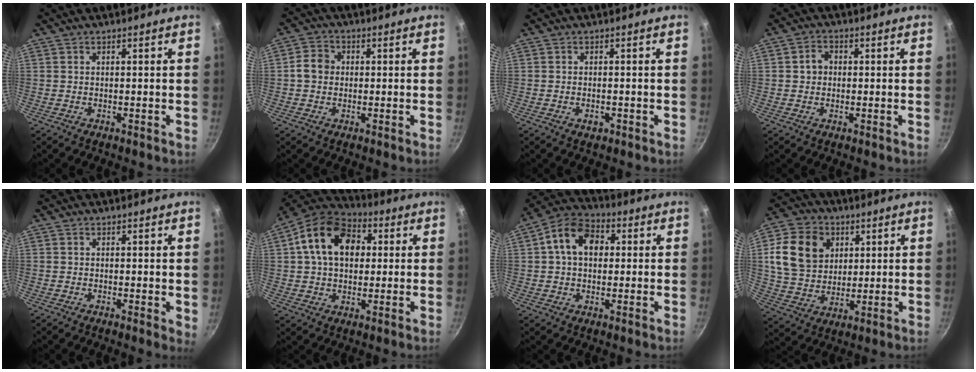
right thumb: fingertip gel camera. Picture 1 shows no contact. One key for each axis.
{"total": 4.6, "fx": 0.1, "fy": 4.0, "fz": 2.2, "tx": -0.024, "ty": 0.009, "tz": -0.009}
{"total": 1.7, "fx": -0.7, "fy": 1.1, "fz": 1.1, "tx": -0.017, "ty": 0.003, "tz": -0.012}
{"total": 3.4, "fx": 0.2, "fy": 2.9, "fz": 1.6, "tx": -0.011, "ty": 0.011, "tz": -0.001}
{"total": 1.8, "fx": 0.4, "fy": 0.9, "fz": 1.5, "tx": -0.015, "ty": -0.003, "tz": 0.002}
{"total": 16.1, "fx": 3.6, "fy": 11.5, "fz": 10.7, "tx": -0.155, "ty": 0.020, "tz": 0.044}
{"total": 11.2, "fx": 2.1, "fy": 8.1, "fz": 7.4, "tx": -0.099, "ty": 0.021, "tz": 0.017}
{"total": 15.8, "fx": 4.4, "fy": 12.5, "fz": 8.7, "tx": -0.143, "ty": -0.006, "tz": 0.081}